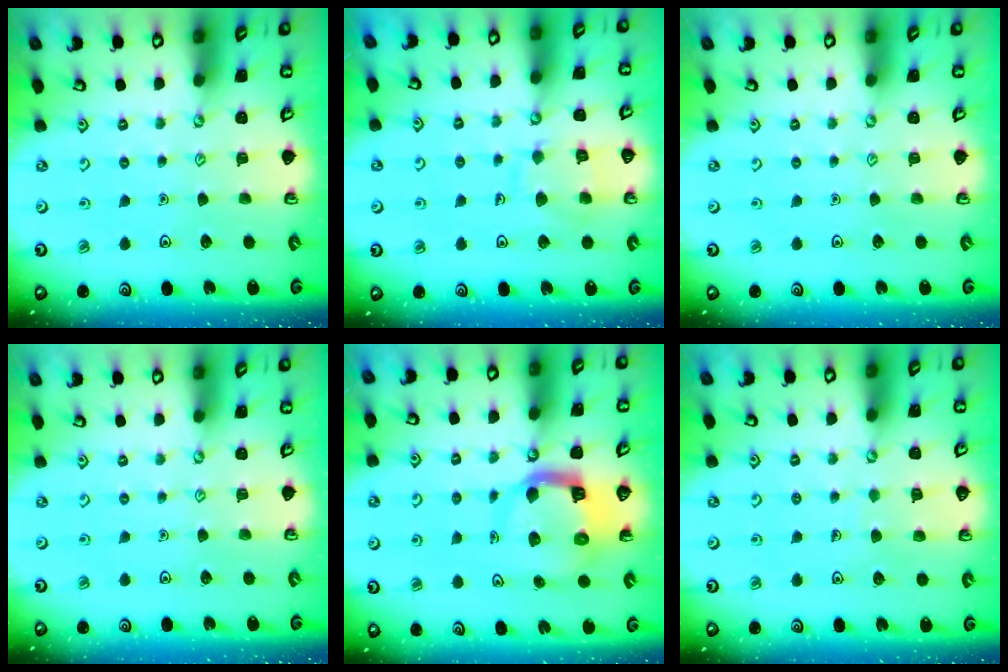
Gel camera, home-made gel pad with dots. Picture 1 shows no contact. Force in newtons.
{"total": 9.9, "press": 9.9, "slide": 0.7}
{"total": 0.0}
{"total": 0.0}
{"total": 8.4, "press": 8.3, "slide": 1.2}
{"total": 4.1, "press": 4.0, "slide": 0.4}